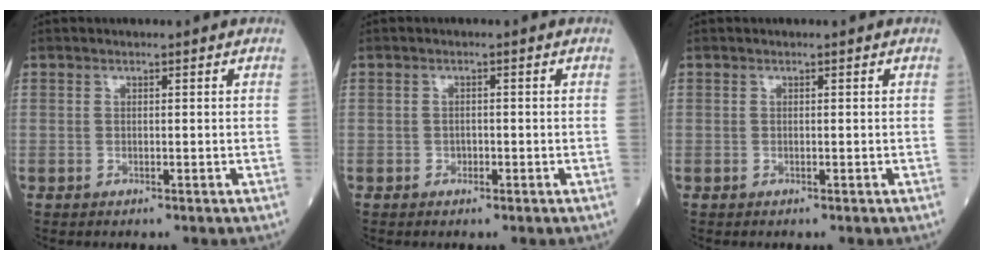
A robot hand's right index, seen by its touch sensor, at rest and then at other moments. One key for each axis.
{"total": 1.0, "fx": -0.5, "fy": 0.8, "fz": 0.3, "tx": -0.005, "ty": 0.002, "tz": -0.008}
{"total": 0.0}